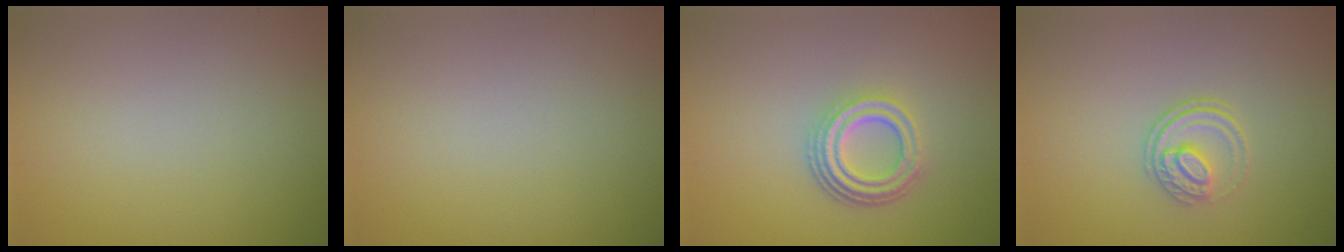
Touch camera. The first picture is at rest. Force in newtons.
{"total": 0.0}
{"total": 4.2, "press": 3.1, "slide": 2.7}
{"total": 2.3, "press": 1.7, "slide": 1.5}